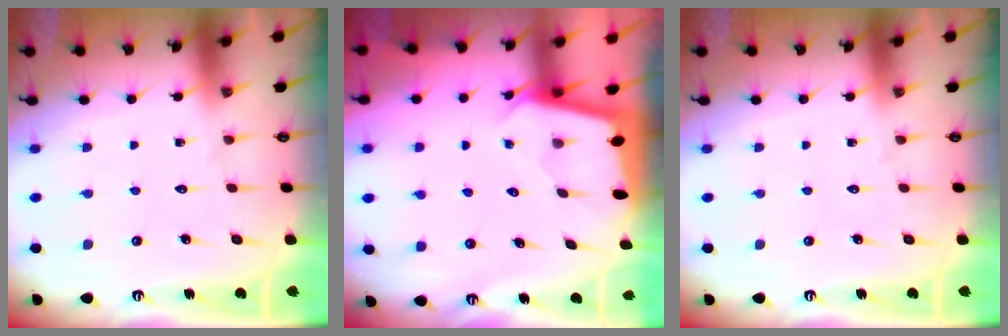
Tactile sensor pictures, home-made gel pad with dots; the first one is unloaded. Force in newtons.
{"total": 2.0, "press": 2.0, "slide": 0.2}
{"total": 0.0}